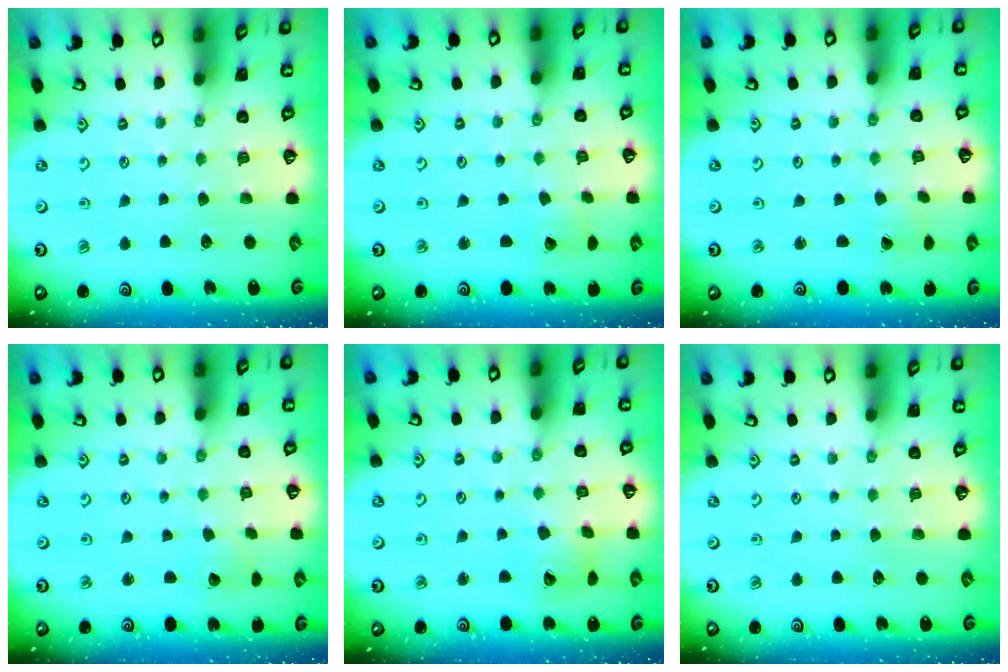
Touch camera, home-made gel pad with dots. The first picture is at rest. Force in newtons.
{"total": 2.2, "press": 2.2, "slide": 0.1}
{"total": 0.9, "press": 0.7, "slide": 0.5}
{"total": 2.0, "press": 2.0, "slide": 0.1}
{"total": 8.3, "press": 8.2, "slide": 1.2}
{"total": 0.0}